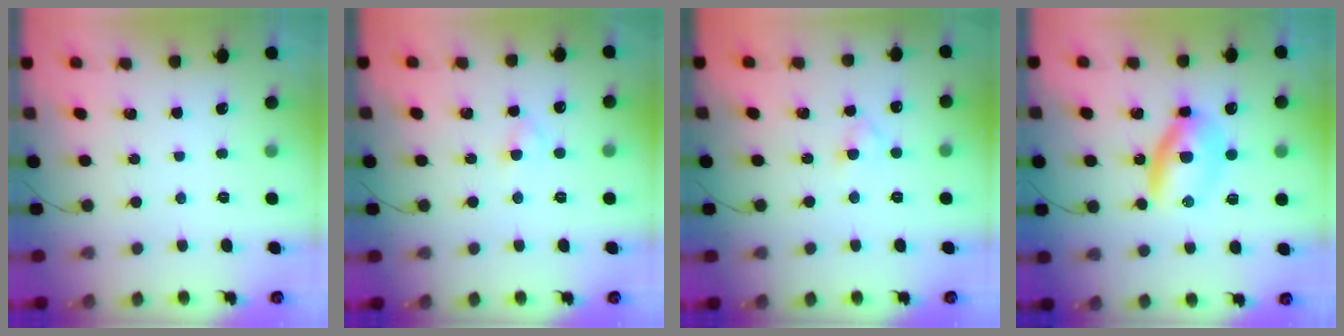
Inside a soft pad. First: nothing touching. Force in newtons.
{"total": 3.0, "press": 2.7, "slide": 1.3}
{"total": 3.0, "press": 2.7, "slide": 1.2}
{"total": 6.7, "press": 6.7, "slide": 0.4}